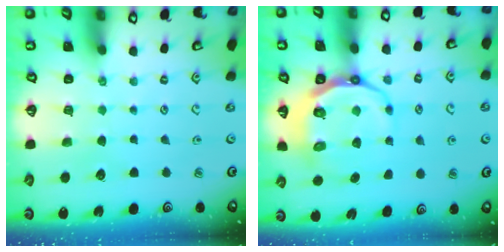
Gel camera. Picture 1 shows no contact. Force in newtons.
{"total": 9.5, "press": 8.8, "slide": 3.6}